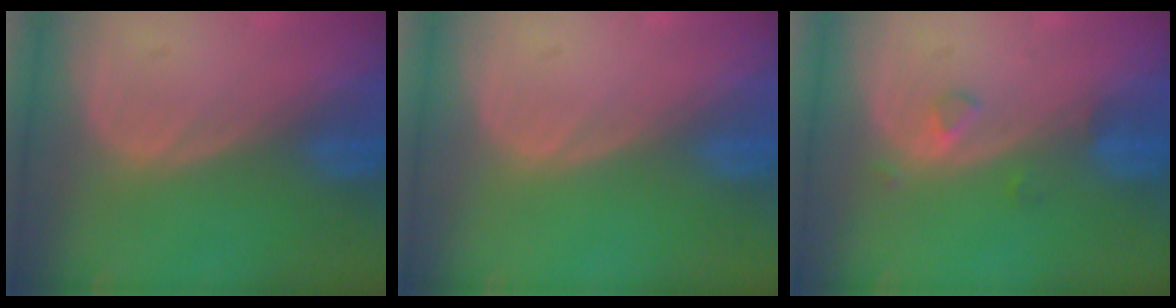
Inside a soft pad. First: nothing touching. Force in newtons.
{"total": 0.0}
{"total": 1.8, "press": 1.8, "slide": 0.1}